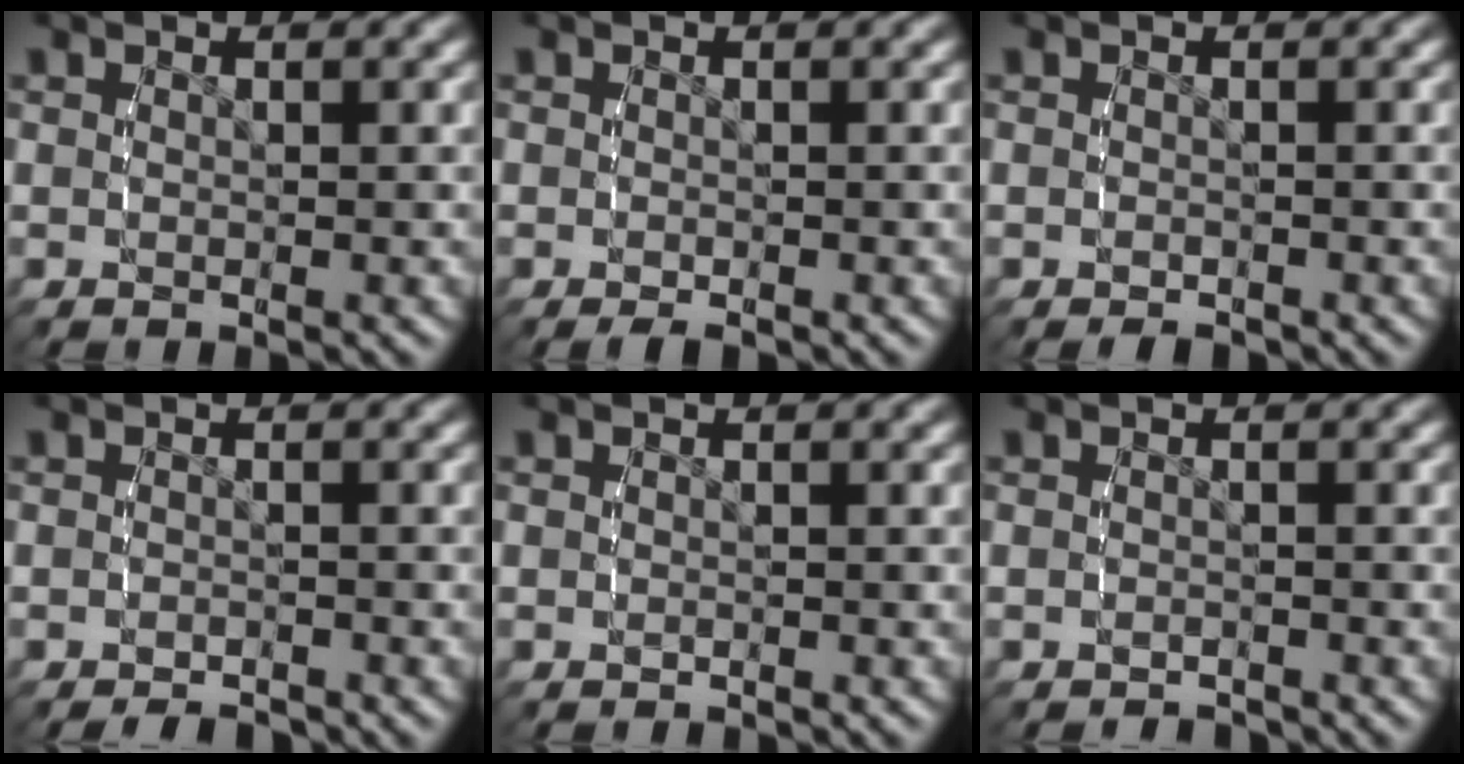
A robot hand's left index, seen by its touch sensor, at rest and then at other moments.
{"total": 1.3, "force": [-1.1, 0.5, 0.5], "torque": [-0.015, -0.007, -0.014]}
{"total": 1.3, "force": [-1.2, 0.4, 0.2], "torque": [-0.013, -0.008, -0.016]}
{"total": 2.0, "force": [-1.9, 0.6, 0.3], "torque": [-0.012, -0.008, -0.029]}
{"total": 0.7, "force": [-0.6, 0.2, 0.0], "torque": [-0.006, -0.002, -0.006]}
{"total": 1.6, "force": [-1.5, 0.4, -0.1], "torque": [-0.005, -0.006, -0.022]}